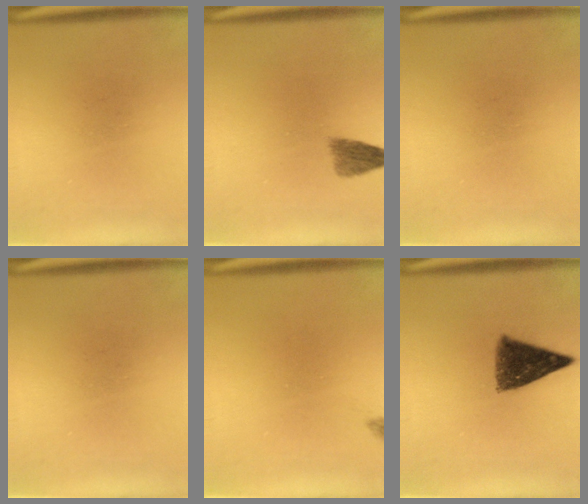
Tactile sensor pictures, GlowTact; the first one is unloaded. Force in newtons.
{"total": 2.9}
{"total": 0.0}
{"total": 0.0}
{"total": 0.7}
{"total": 9.0}